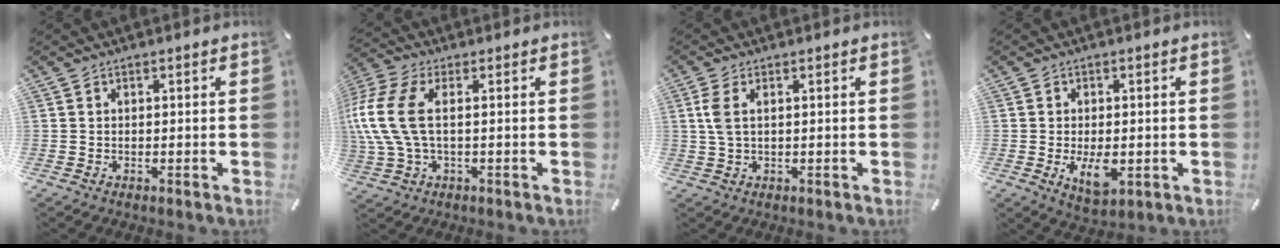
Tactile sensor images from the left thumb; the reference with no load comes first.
{"total": 12.0, "force": [0.9, 5.9, 10.4], "torque": [-0.233, -0.010, 0.018]}
{"total": 4.0, "force": [1.0, 1.6, 3.5], "torque": [-0.088, -0.002, 0.012]}
{"total": 7.0, "force": [-1.3, 3.8, 5.7], "torque": [-0.111, -0.013, -0.026]}